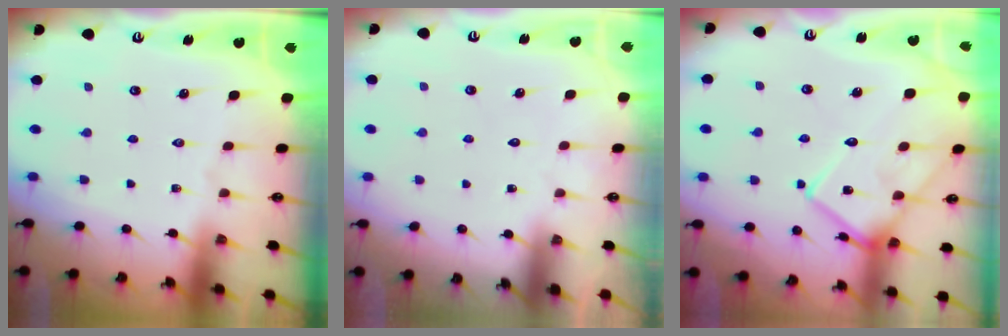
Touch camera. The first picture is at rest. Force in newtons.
{"total": 1.5, "press": 1.5, "slide": 0.2}
{"total": 15.9, "press": 15.8, "slide": 1.4}